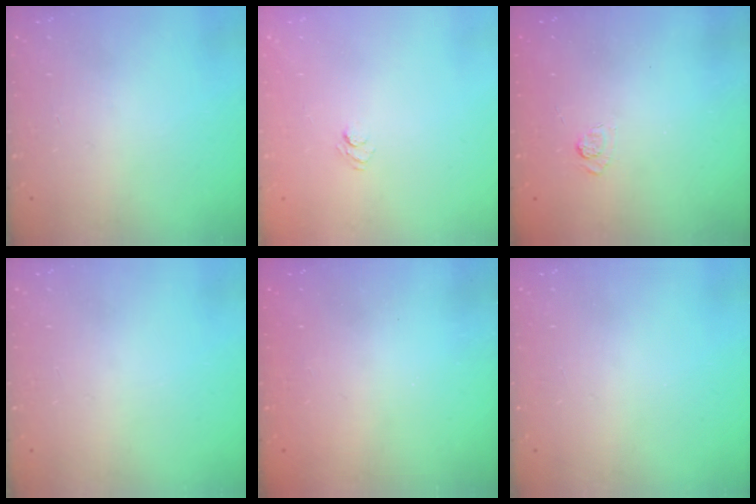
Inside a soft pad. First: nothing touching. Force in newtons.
{"total": 4.2, "press": 4.0, "slide": 1.2}
{"total": 2.2, "press": 1.8, "slide": 1.3}
{"total": 0.0}
{"total": 2.5, "press": 2.4, "slide": 0.8}
{"total": 0.0}